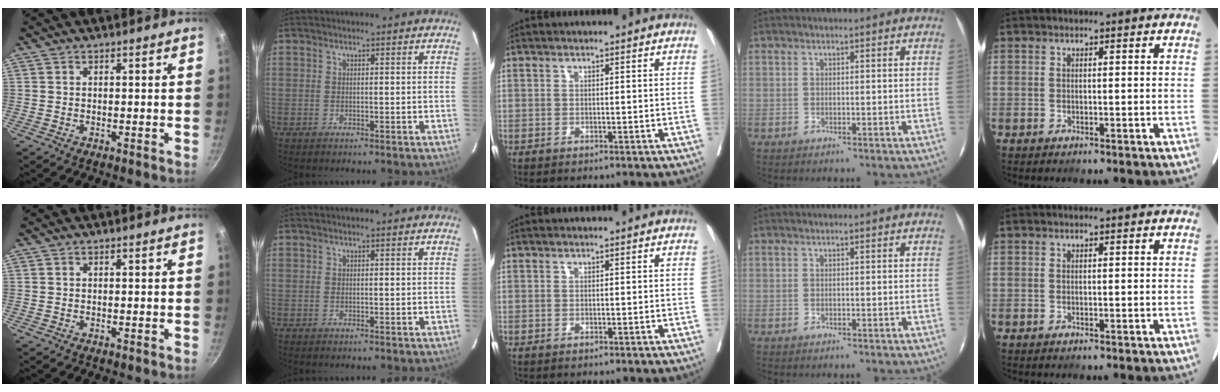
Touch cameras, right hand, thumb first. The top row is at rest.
{}